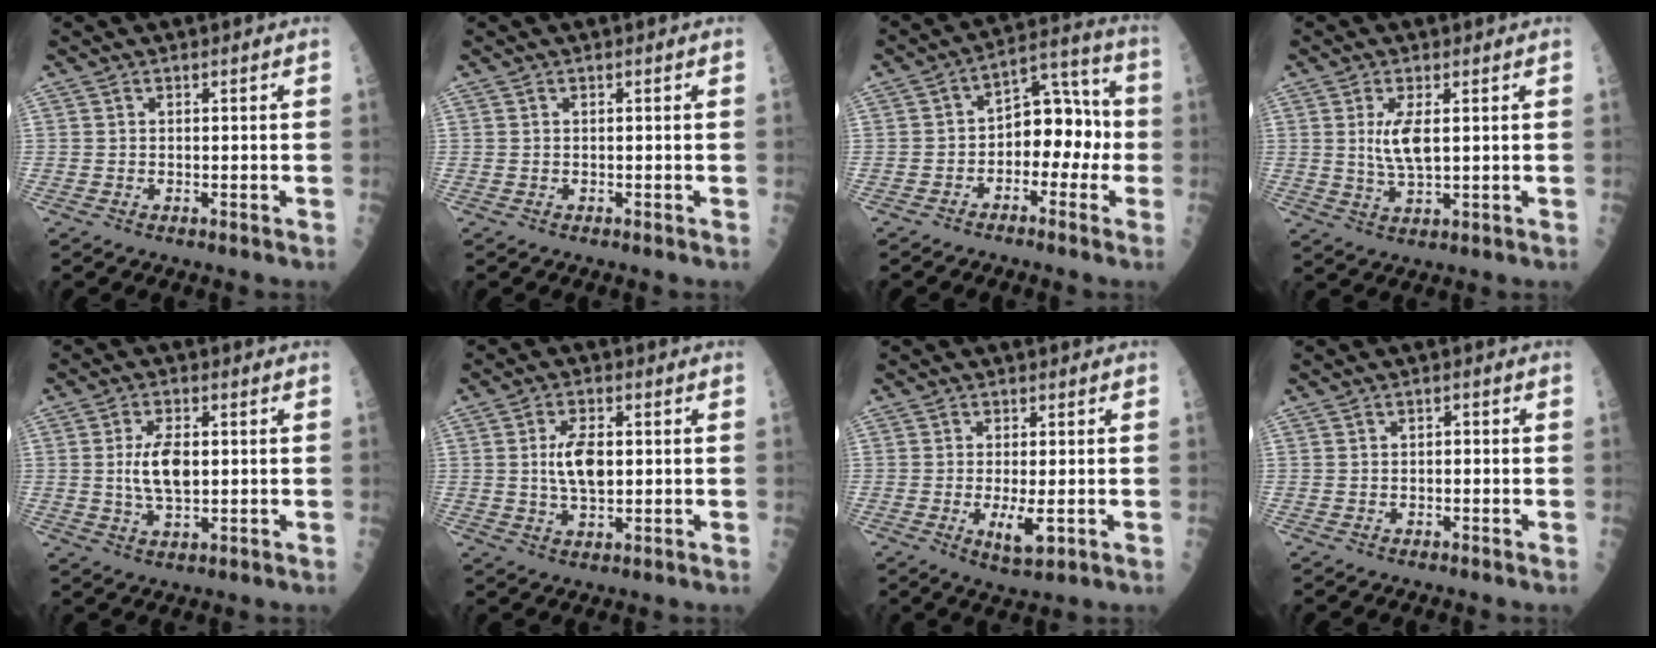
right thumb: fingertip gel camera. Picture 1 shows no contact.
{"total": 0.0}
{"total": 11.2, "force": [-2.1, 7.4, 8.2], "torque": [-0.072, 0.052, -0.043]}
{"total": 5.6, "force": [1.1, 1.7, 5.2], "torque": [-0.106, -0.016, 0.027]}
{"total": 7.1, "force": [0.4, 3.3, 6.3], "torque": [-0.116, -0.004, 0.008]}
{"total": 7.0, "force": [0.6, 3.3, 6.1], "torque": [-0.106, -0.002, 0.010]}
{"total": 5.2, "force": [-1.0, 1.5, 4.9], "torque": [-0.087, -0.012, -0.014]}
{"total": 1.1, "force": [-0.1, 0.7, 0.8], "torque": [-0.007, 0.003, -0.003]}